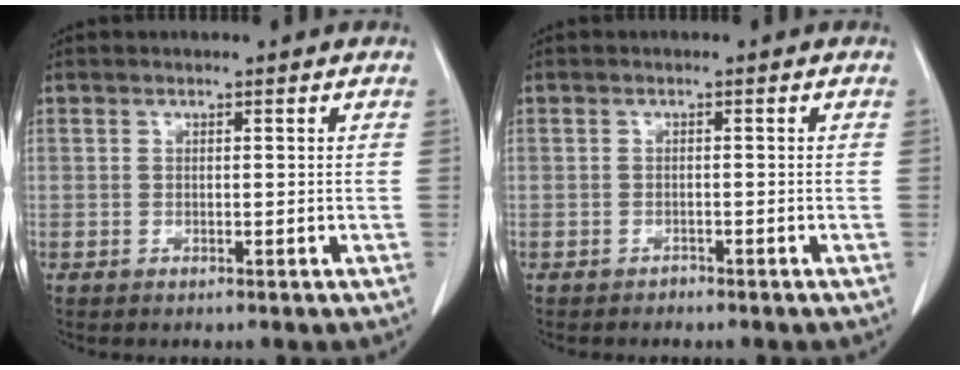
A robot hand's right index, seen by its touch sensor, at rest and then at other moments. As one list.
[{"total": 0.7, "force": [-0.6, 0.3, 0.0], "torque": [-0.003, 0.000, -0.013]}]